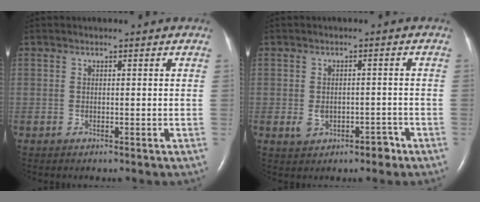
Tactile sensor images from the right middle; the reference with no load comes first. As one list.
[{"total": 3.7, "force": [-1.6, 2.4, 2.3], "torque": [-0.035, 0.008, -0.013]}]